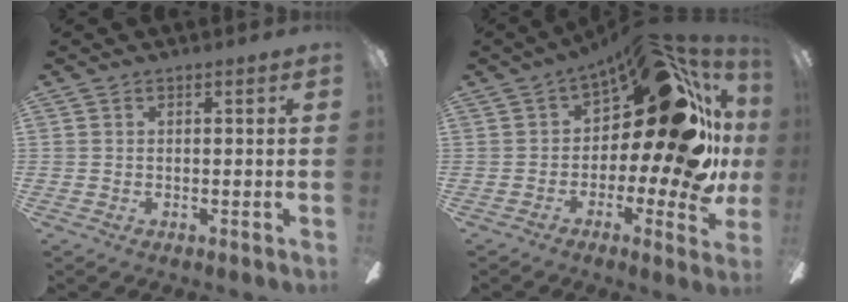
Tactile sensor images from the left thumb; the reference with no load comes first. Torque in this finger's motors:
{"motor_torque": [1.56, 3.45, 0.17, 0.18, 0.13]}